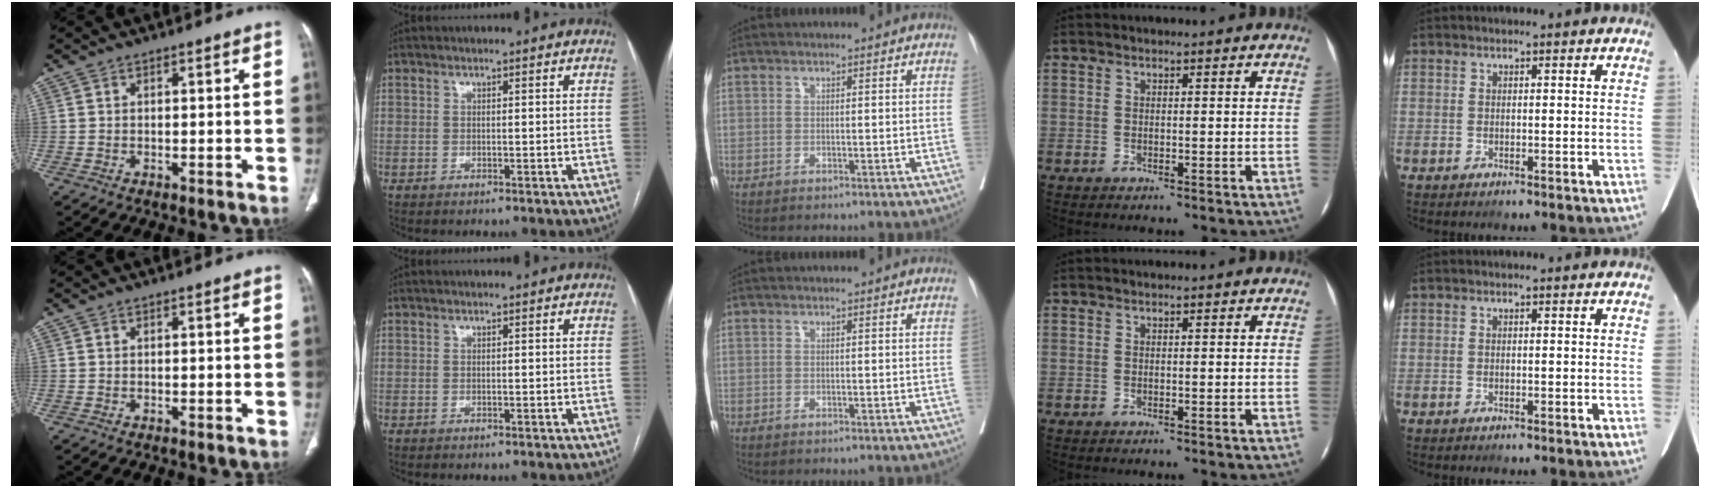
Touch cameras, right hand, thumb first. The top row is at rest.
{}